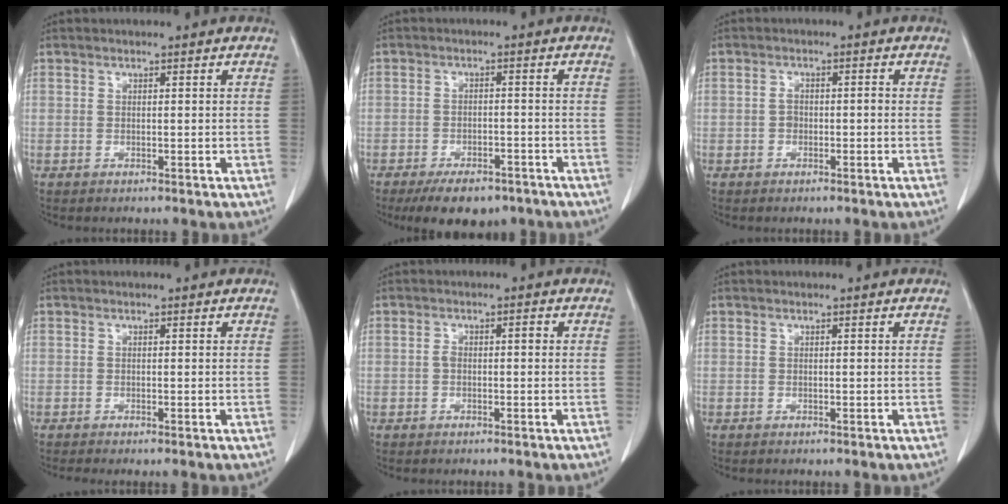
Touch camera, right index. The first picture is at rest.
{"total": 7.7, "force": [-5.7, 3.5, 3.7], "torque": [-0.053, 0.001, -0.085]}
{"total": 1.9, "force": [-0.4, 1.2, 1.4], "torque": [-0.023, 0.009, -0.006]}
{"total": 0.6, "force": [-0.4, -0.1, 0.5], "torque": [-0.013, -0.003, -0.008]}
{"total": 1.9, "force": [-0.1, 0.9, 1.7], "torque": [-0.030, 0.011, -0.001]}
{"total": 0.0}